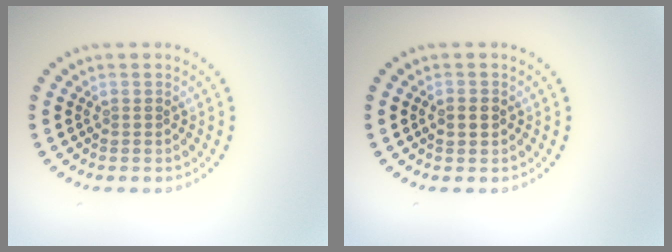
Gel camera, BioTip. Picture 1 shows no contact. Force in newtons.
{"total": 2.1, "press": 2.1, "slide": 0.2}